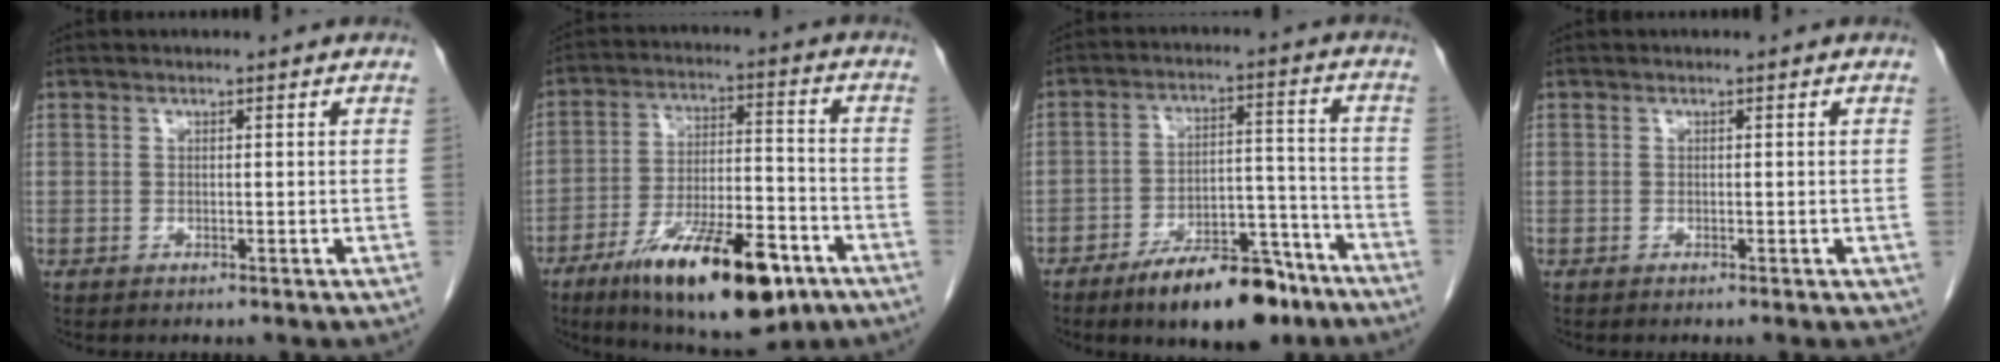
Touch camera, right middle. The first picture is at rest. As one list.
[{"total": 18.9, "force": [-10.9, 5.4, 14.4], "torque": [-0.217, -0.011, -0.174]}, {"total": 13.1, "force": [-9.5, 4.4, 7.9], "torque": [-0.110, 0.019, -0.151]}, {"total": 1.6, "force": [-0.5, 0.6, 1.4], "torque": [-0.017, -0.001, -0.005]}]